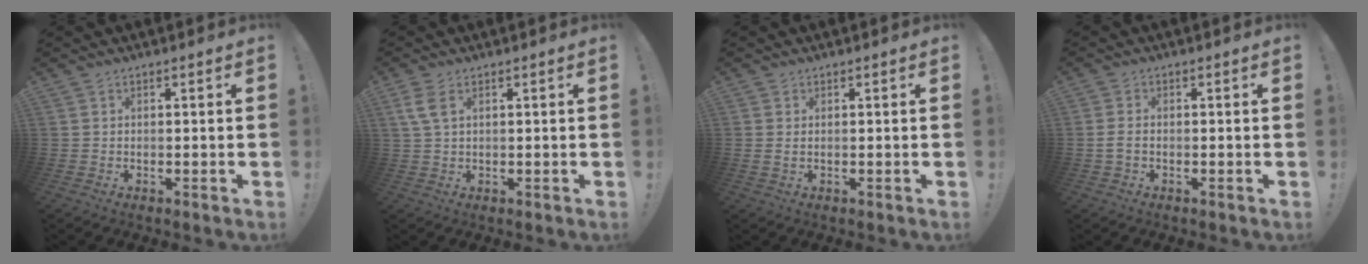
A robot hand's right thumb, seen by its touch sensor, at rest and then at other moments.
{"total": 5.1, "force": [1.9, 2.6, 3.9], "torque": [-0.084, 0.003, 0.036]}
{"total": 1.0, "force": [0.6, 0.4, 0.7], "torque": [-0.010, -0.001, 0.010]}
{"total": 2.4, "force": [-0.4, 1.5, 1.9], "torque": [-0.045, 0.006, -0.007]}